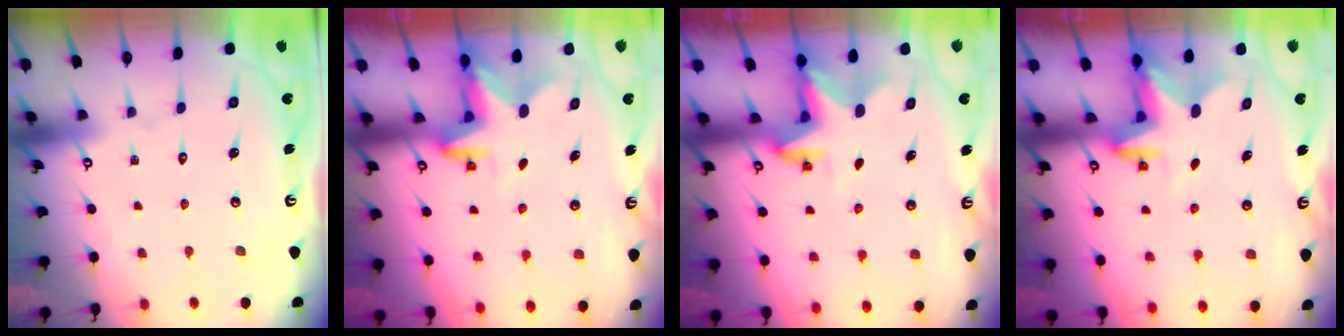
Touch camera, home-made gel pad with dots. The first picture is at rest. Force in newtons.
{"total": 2.6, "press": 2.6, "slide": 0.4}
{"total": 2.9, "press": 2.9, "slide": 0.2}
{"total": 2.8, "press": 2.8, "slide": 0.5}